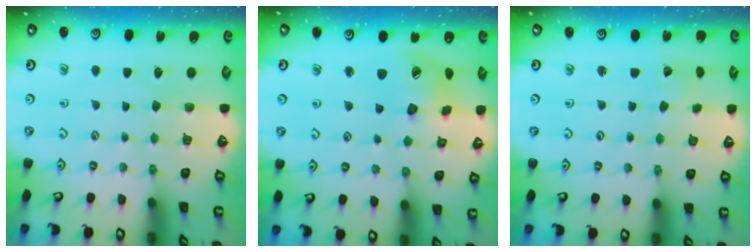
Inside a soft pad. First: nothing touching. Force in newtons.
{"total": 14.3, "press": 14.1, "slide": 2.2}
{"total": 2.8, "press": 2.8, "slide": 0.1}